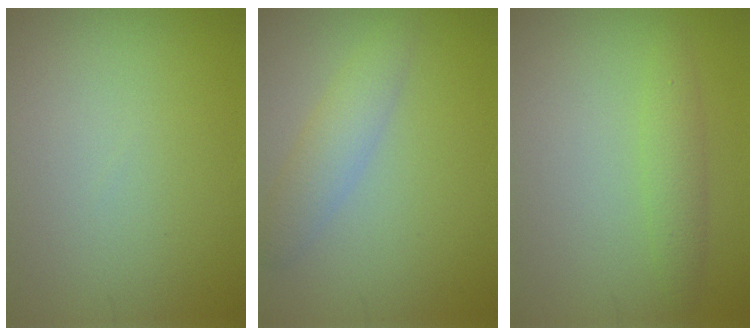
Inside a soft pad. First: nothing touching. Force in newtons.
{"total": 2.7, "press": 2.7, "slide": 0.1}
{"total": 2.0, "press": 2.0, "slide": 0.1}